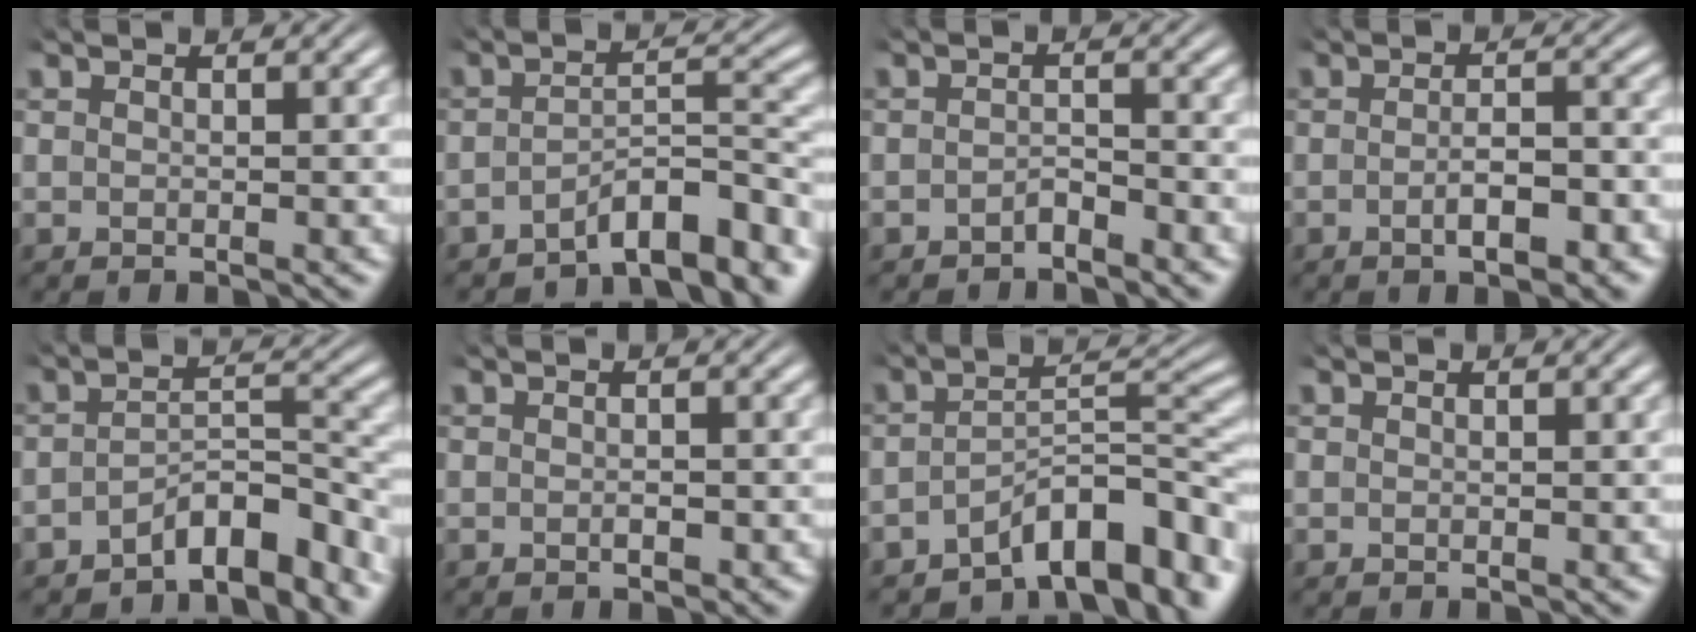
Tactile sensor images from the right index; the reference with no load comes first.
{"total": 6.0, "force": [-4.4, 1.2, 3.8], "torque": [-0.044, -0.009, -0.065]}
{"total": 1.7, "force": [-1.6, 0.3, 0.4], "torque": [-0.001, -0.005, -0.028]}
{"total": 3.3, "force": [-1.9, 0.9, 2.5], "torque": [-0.035, -0.006, -0.034]}
{"total": 5.3, "force": [-4.2, 1.2, 3.0], "torque": [-0.031, -0.005, -0.066]}
{"total": 0.9, "force": [-0.5, 0.4, 0.6], "torque": [-0.009, 0.001, -0.009]}
{"total": 7.0, "force": [-4.1, 2.2, 5.3], "torque": [-0.071, -0.014, -0.058]}
{"total": 0.0}